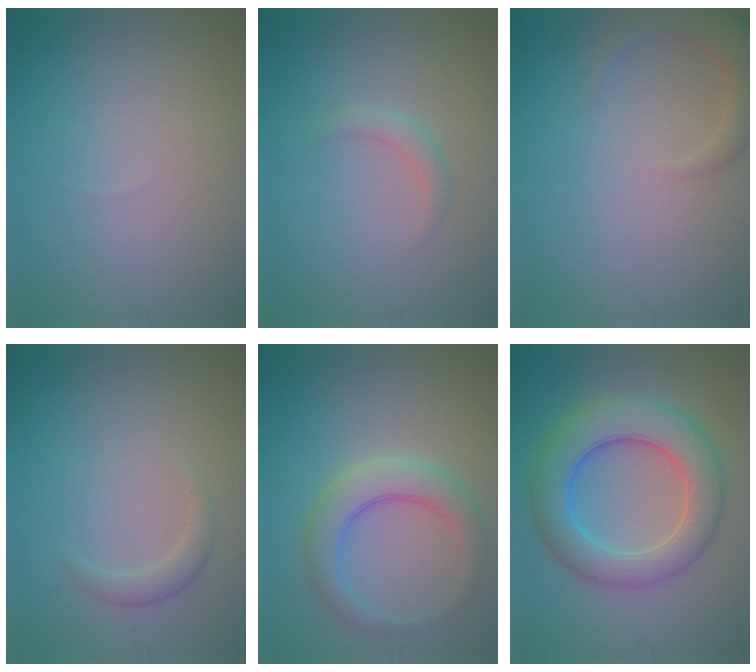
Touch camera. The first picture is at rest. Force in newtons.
{"total": 1.4, "press": 1.4, "slide": 0.1}
{"total": 3.8, "press": 3.8, "slide": 0.5}
{"total": 1.6, "press": 1.6, "slide": 0.1}
{"total": 4.5, "press": 4.5, "slide": 0.2}
{"total": 8.5, "press": 8.5, "slide": 0.1}